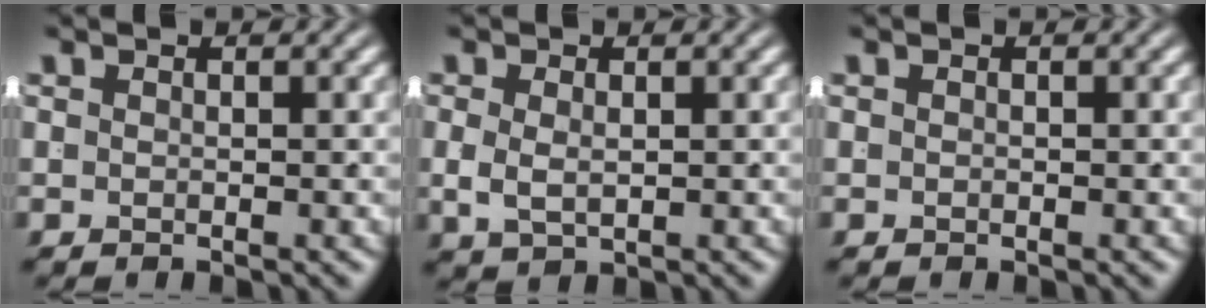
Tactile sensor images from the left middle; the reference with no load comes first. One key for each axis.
{"total": 2.1, "fx": 0.1, "fy": 1.4, "fz": 1.5, "tx": -0.038, "ty": -0.008, "tz": 0.015}
{"total": 0.6, "fx": -0.1, "fy": 0.6, "fz": 0.1, "tx": -0.006, "ty": 0.005, "tz": -0.007}